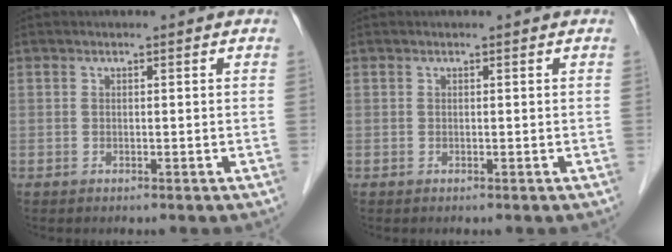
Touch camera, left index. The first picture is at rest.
{"total": 0.0}